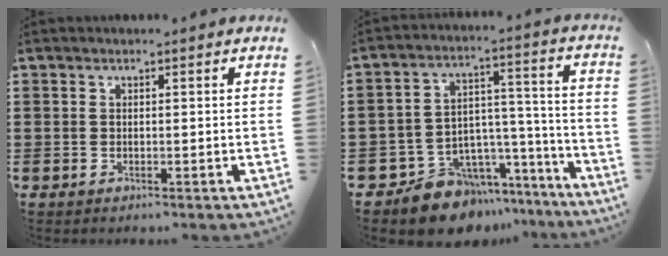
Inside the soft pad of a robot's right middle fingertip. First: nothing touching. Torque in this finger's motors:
{"motor_torque": [1.14, -1.00, 0.13, 0.06]}